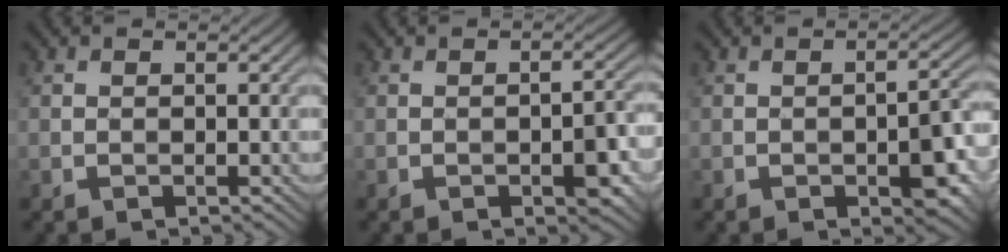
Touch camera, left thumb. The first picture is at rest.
{"total": 3.7, "force": [-1.4, 1.3, 3.1], "torque": [-0.039, 0.005, -0.020]}
{"total": 5.6, "force": [-2.0, 2.1, 4.7], "torque": [-0.062, 0.000, -0.028]}